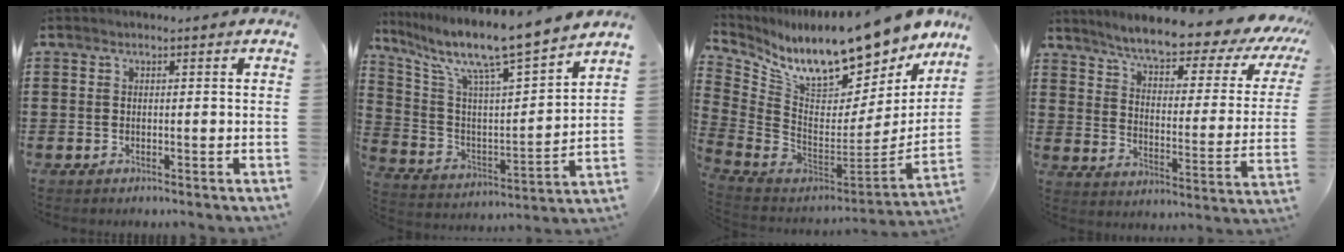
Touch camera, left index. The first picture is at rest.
{"total": 10.0, "force": [8.3, 0.2, 5.4], "torque": [-0.134, -0.066, 0.128]}
{"total": 13.3, "force": [11.6, 2.6, 6.0], "torque": [-0.131, -0.101, 0.194]}
{"total": 6.8, "force": [5.7, 0.3, 3.7], "torque": [-0.090, -0.041, 0.086]}